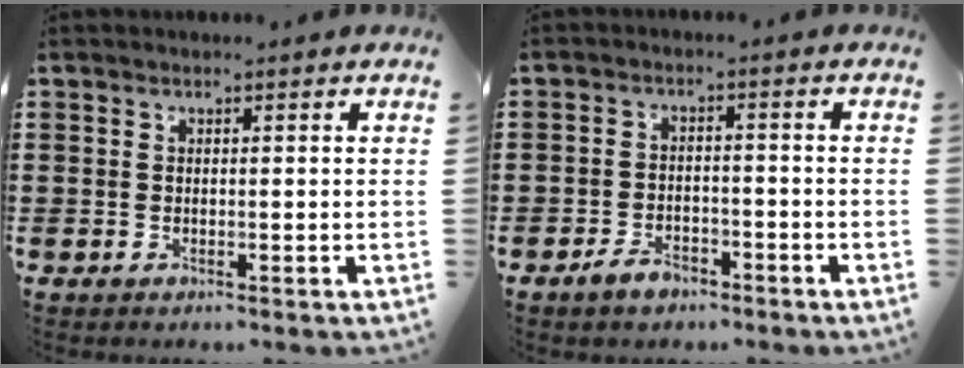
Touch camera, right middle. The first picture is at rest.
{"total": 3.1, "force": [-2.5, 1.4, 1.1], "torque": [-0.021, 0.007, -0.050]}